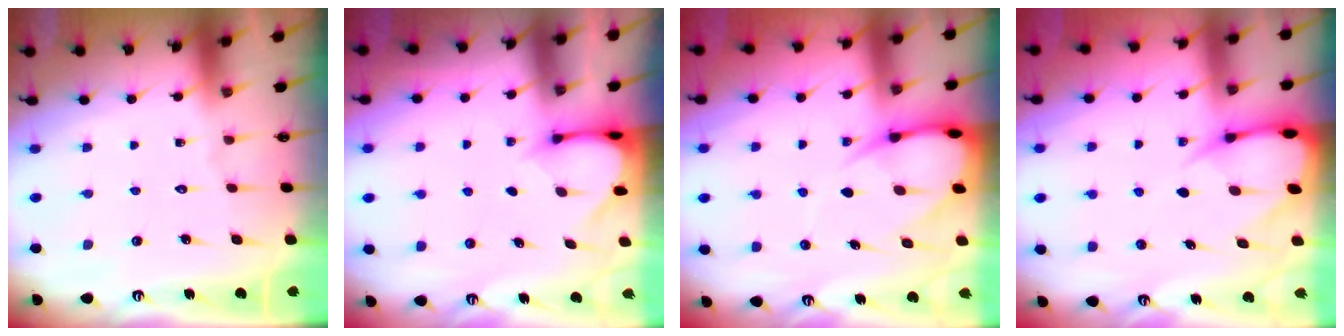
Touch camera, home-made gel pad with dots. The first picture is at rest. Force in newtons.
{"total": 3.4, "press": 3.4, "slide": 0.3}
{"total": 9.7, "press": 9.7, "slide": 1.0}
{"total": 6.6, "press": 6.6, "slide": 0.7}